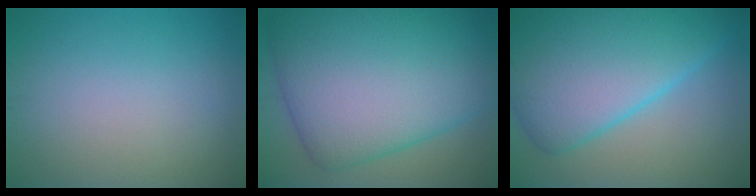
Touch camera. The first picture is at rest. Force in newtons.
{"total": 14.6, "press": 14.6, "slide": 0.1}
{"total": 12.0, "press": 12.0, "slide": 0.2}